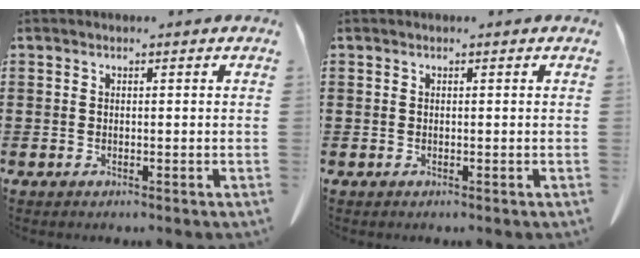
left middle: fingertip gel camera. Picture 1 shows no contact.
{"total": 0.0}